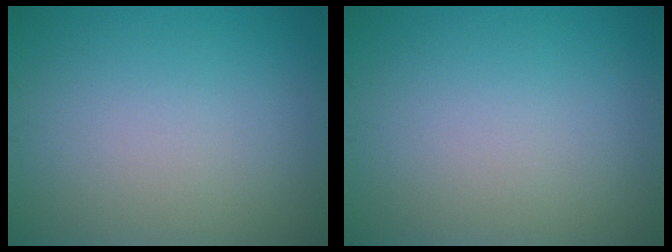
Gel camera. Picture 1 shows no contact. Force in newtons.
{"total": 0.0}